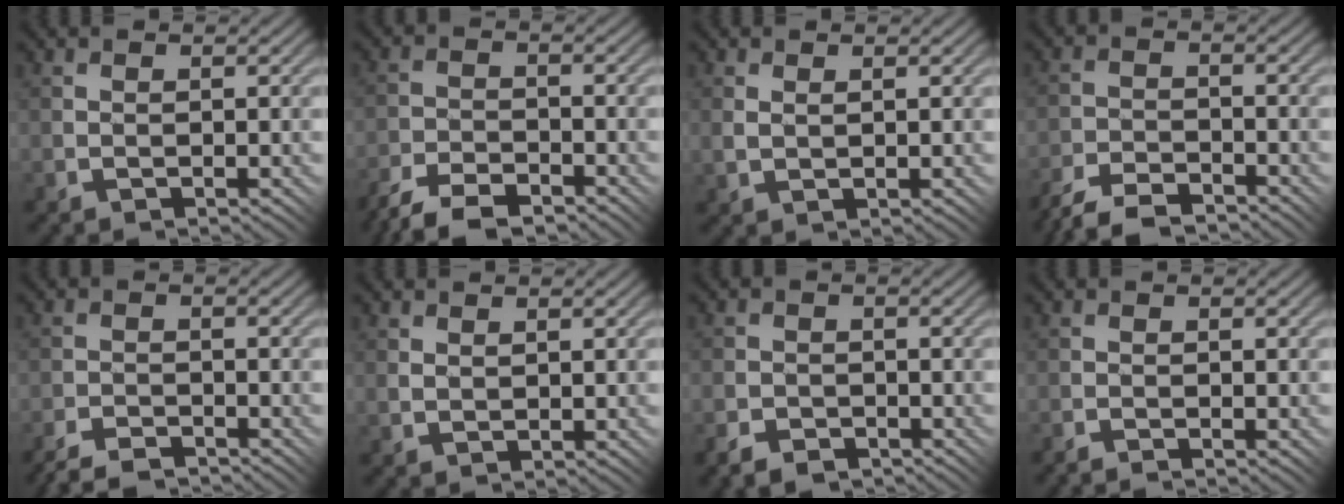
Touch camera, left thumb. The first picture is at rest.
{"total": 6.6, "force": [-5.6, 2.0, 2.9], "torque": [-0.053, -0.001, -0.112]}
{"total": 1.7, "force": [0.4, 1.0, 1.4], "torque": [-0.031, -0.001, 0.014]}
{"total": 6.2, "force": [-5.6, 1.5, 2.3], "torque": [-0.043, -0.001, -0.115]}
{"total": 4.1, "force": [-3.8, 0.6, 1.3], "torque": [-0.022, 0.003, -0.077]}
{"total": 1.0, "force": [0.5, 0.5, 0.6], "torque": [-0.017, 0.000, 0.013]}
{"total": 2.9, "force": [-2.4, 1.4, 0.8], "torque": [-0.018, 0.000, -0.052]}
{"total": 1.3, "force": [-1.3, -0.2, 0.0], "torque": [-0.002, 0.004, -0.027]}